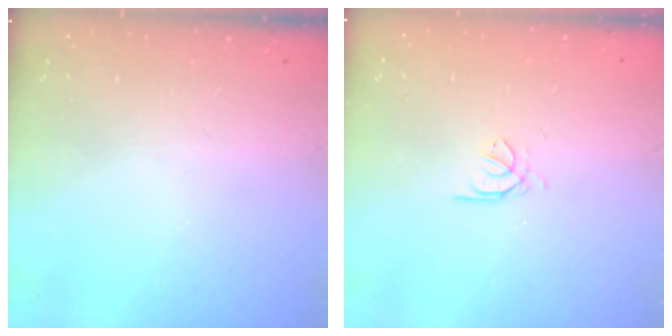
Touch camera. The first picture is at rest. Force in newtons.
{"total": 0.9, "press": 0.8, "slide": 0.4}